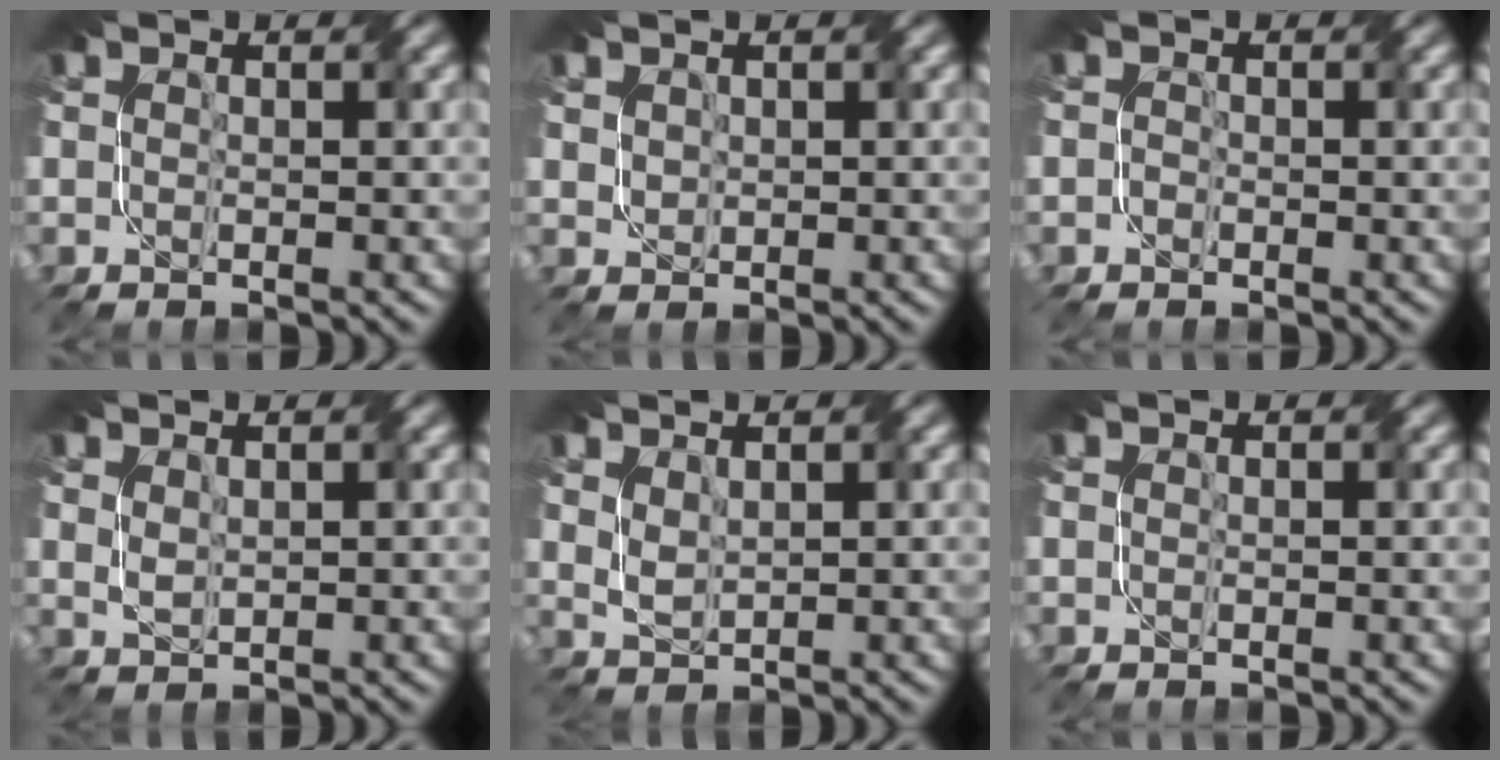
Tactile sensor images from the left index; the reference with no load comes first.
{"total": 1.1, "force": [0.6, 0.8, 0.5], "torque": [-0.026, 0.004, 0.029]}
{"total": 0.6, "force": [-0.6, 0.1, 0.0], "torque": [0.006, 0.002, -0.016]}
{"total": 0.7, "force": [0.4, 0.2, 0.5], "torque": [-0.020, 0.000, 0.014]}
{"total": 1.1, "force": [0.8, 0.2, 0.7], "torque": [-0.026, 0.001, 0.024]}
{"total": 0.0}